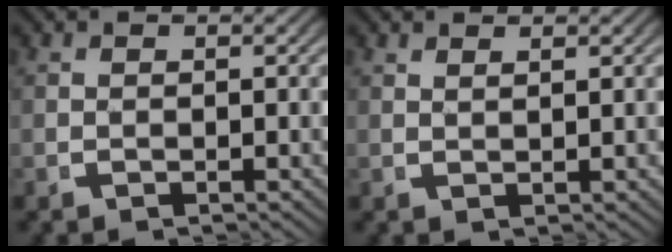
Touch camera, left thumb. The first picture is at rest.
{"total": 1.1, "force": [1.1, -0.1, 0.2], "torque": [-0.004, 0.001, 0.025]}